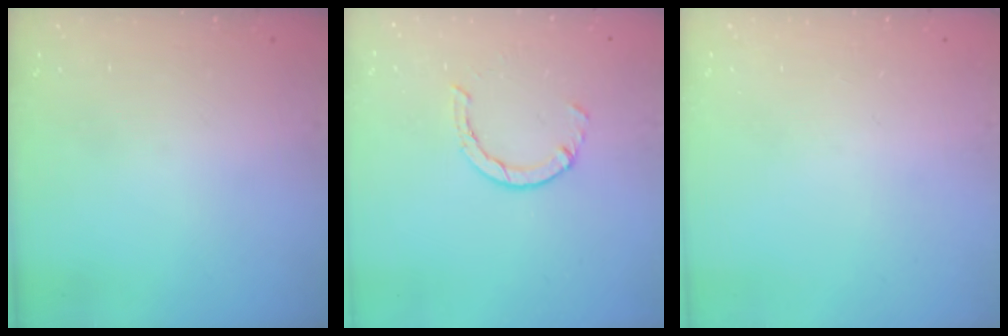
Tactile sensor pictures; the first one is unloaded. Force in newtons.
{"total": 2.9, "press": 2.9, "slide": 0.4}
{"total": 0.0}